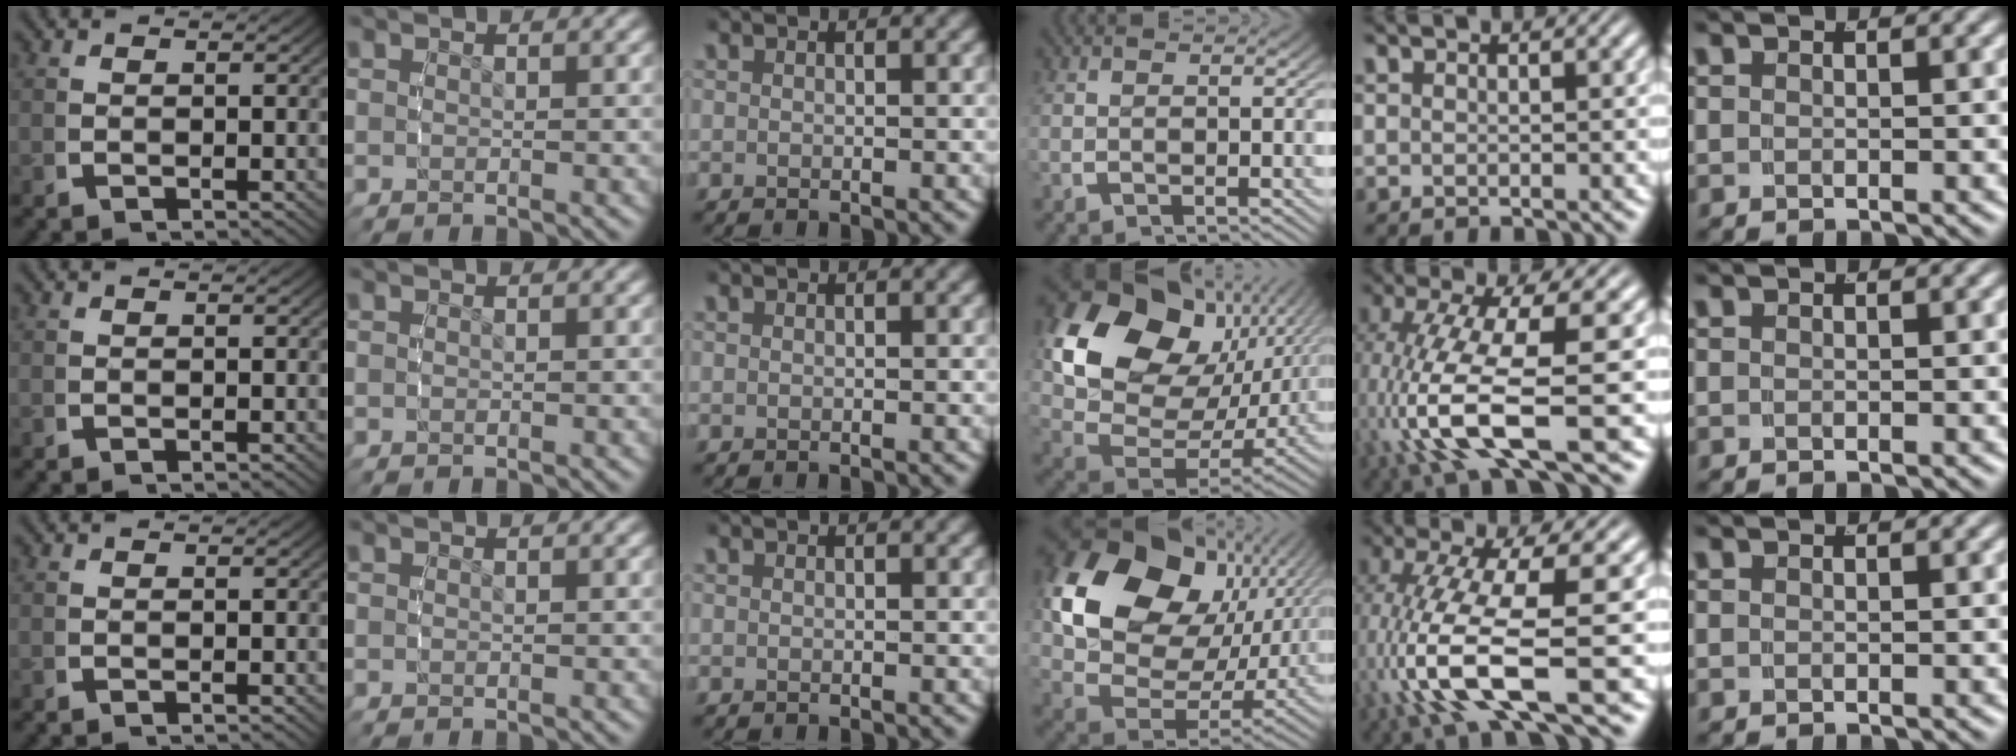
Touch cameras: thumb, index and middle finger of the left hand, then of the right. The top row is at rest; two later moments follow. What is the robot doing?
{"motion": "grasp_and_lifting", "object": "bowl"}